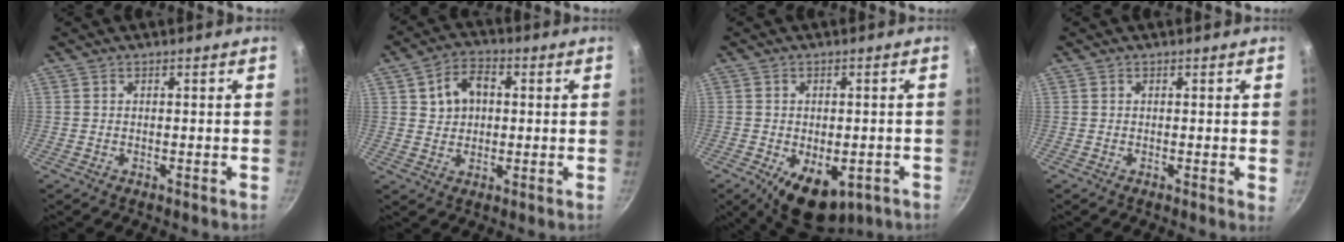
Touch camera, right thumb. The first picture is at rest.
{"total": 7.6, "force": [1.7, 5.7, 4.8], "torque": [-0.059, 0.009, 0.024]}
{"total": 9.7, "force": [-4.0, 5.5, 6.9], "torque": [-0.069, 0.003, -0.041]}
{"total": 0.8, "force": [0.1, 0.2, 0.7], "torque": [-0.009, -0.002, -0.001]}